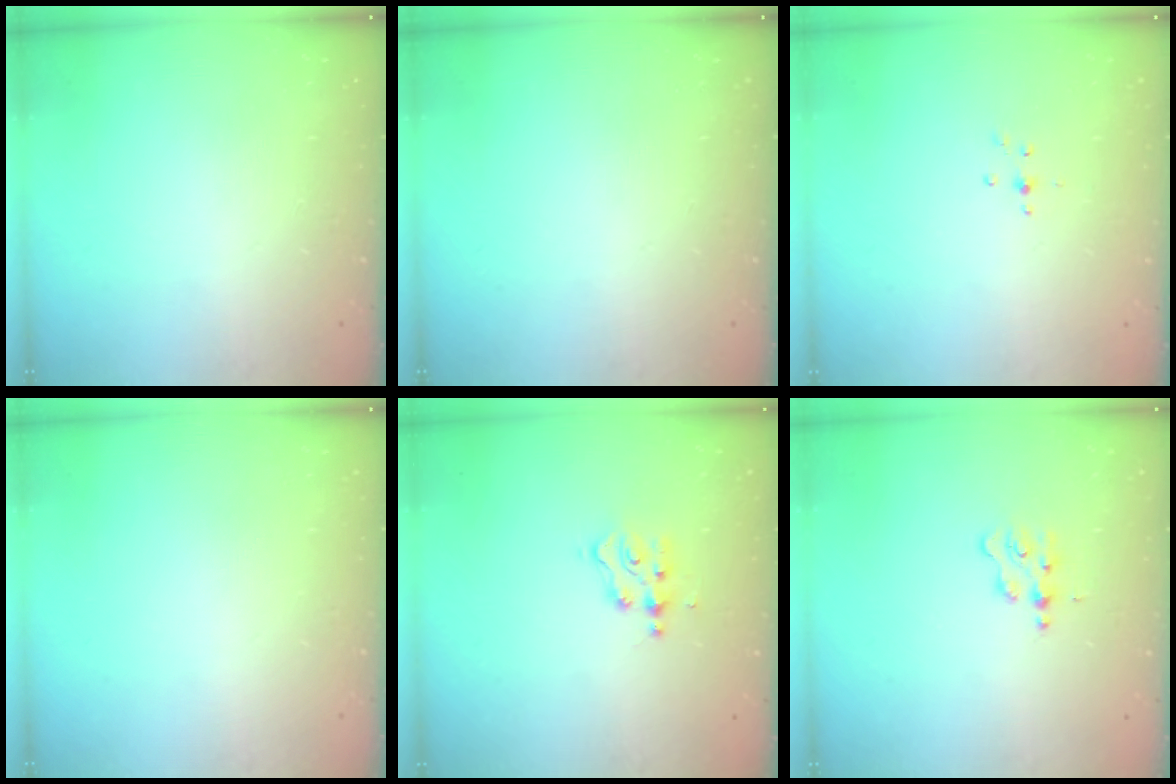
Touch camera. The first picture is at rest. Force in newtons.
{"total": 0.0}
{"total": 3.0, "press": 2.9, "slide": 0.9}
{"total": 0.0}
{"total": 3.1, "press": 3.1, "slide": 0.1}
{"total": 1.8, "press": 1.7, "slide": 0.3}